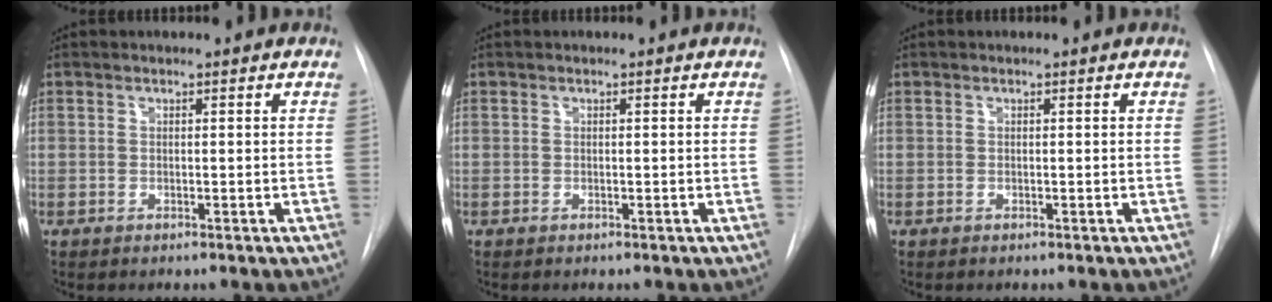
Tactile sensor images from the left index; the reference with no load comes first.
{"total": 0.0}
{"total": 0.0}